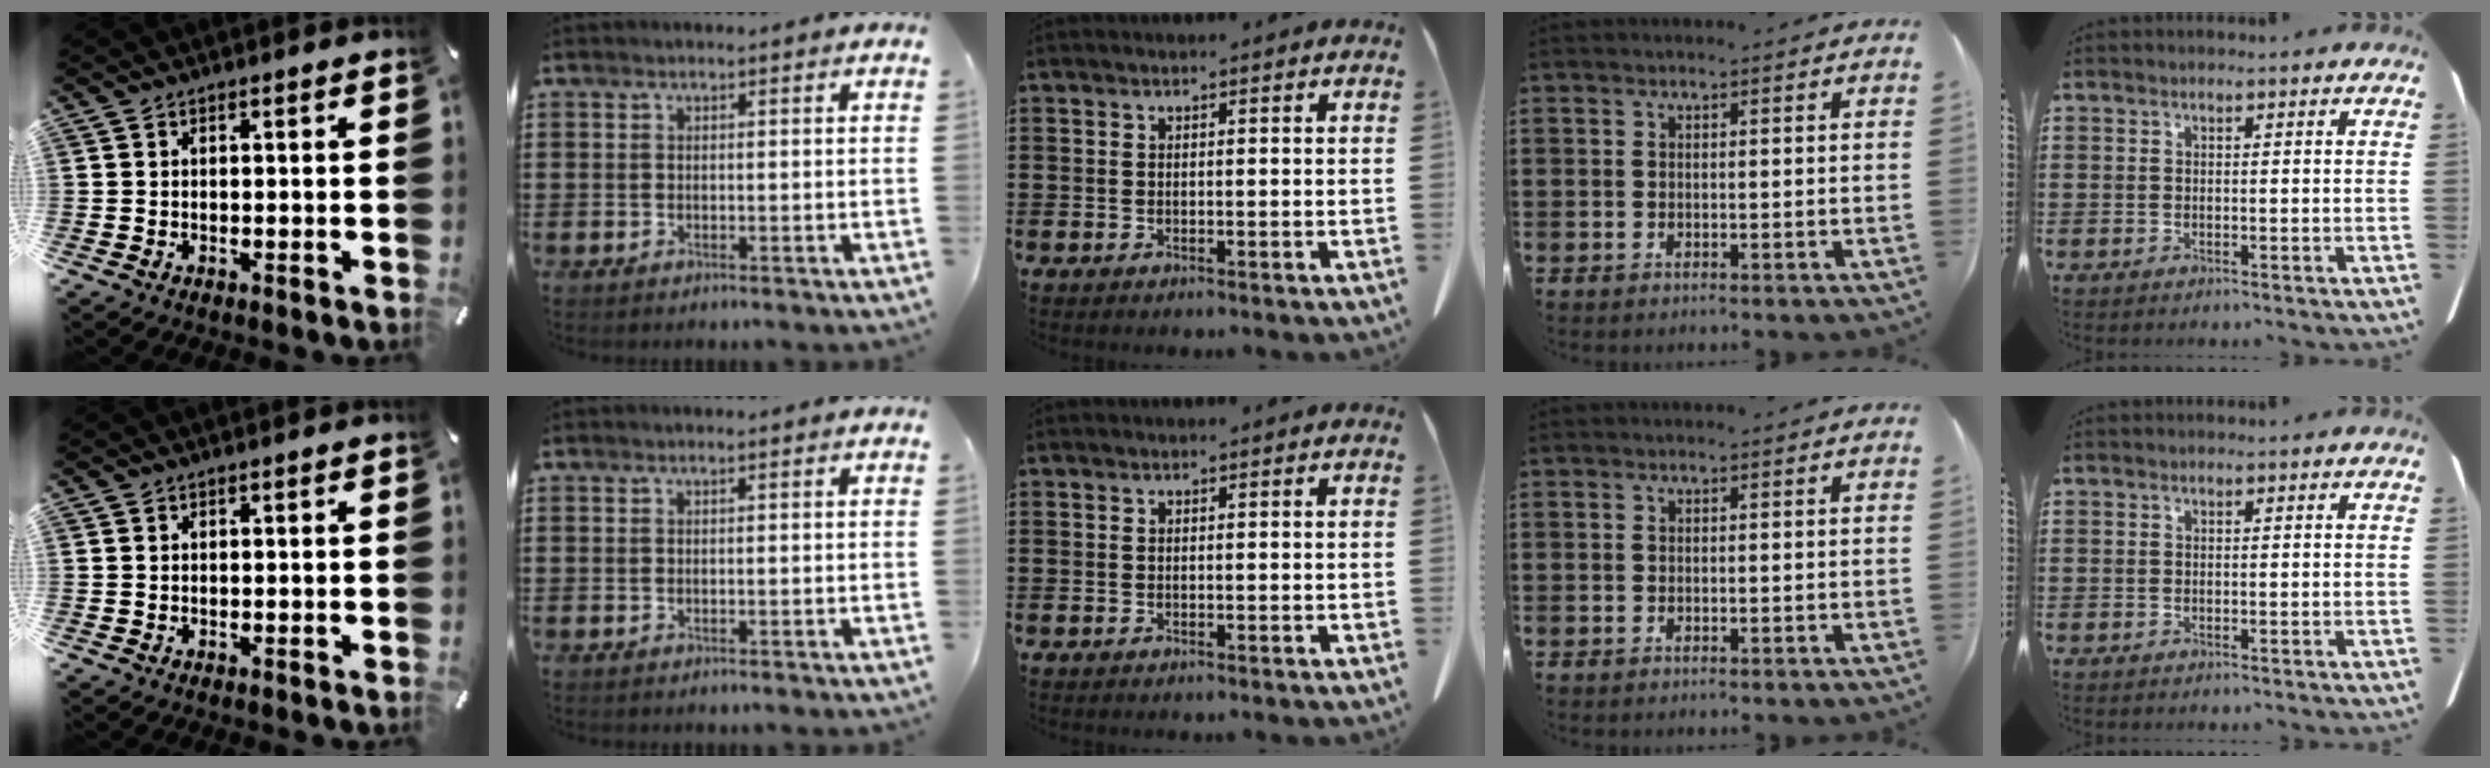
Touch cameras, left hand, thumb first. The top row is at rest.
{}